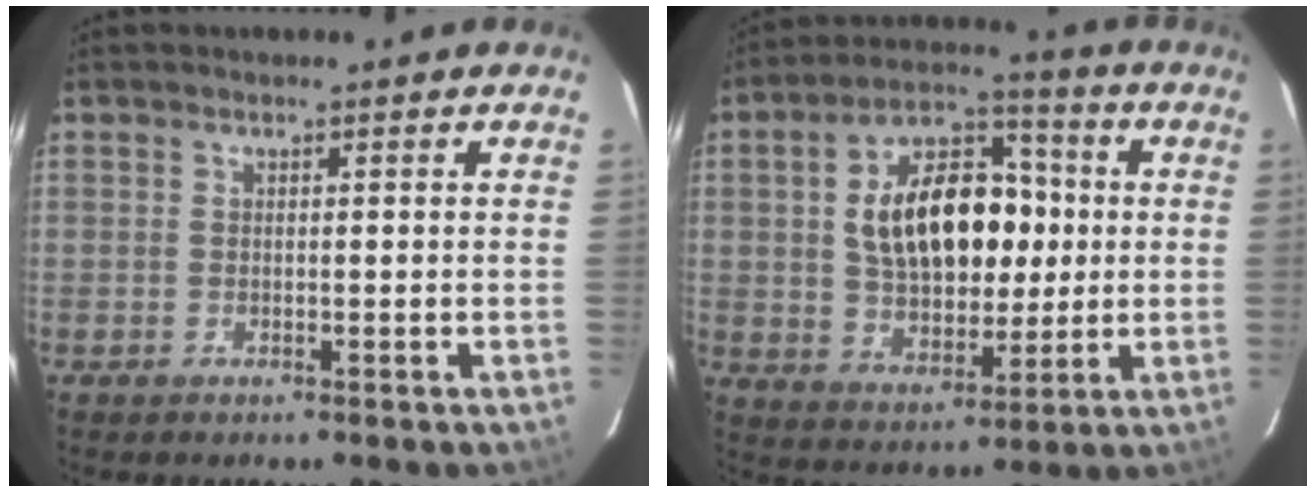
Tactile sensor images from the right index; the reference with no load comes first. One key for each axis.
{"total": 17.2, "fx": 1.9, "fy": 10.3, "fz": 13.6, "tx": -0.241, "ty": 0.031, "tz": 0.040}